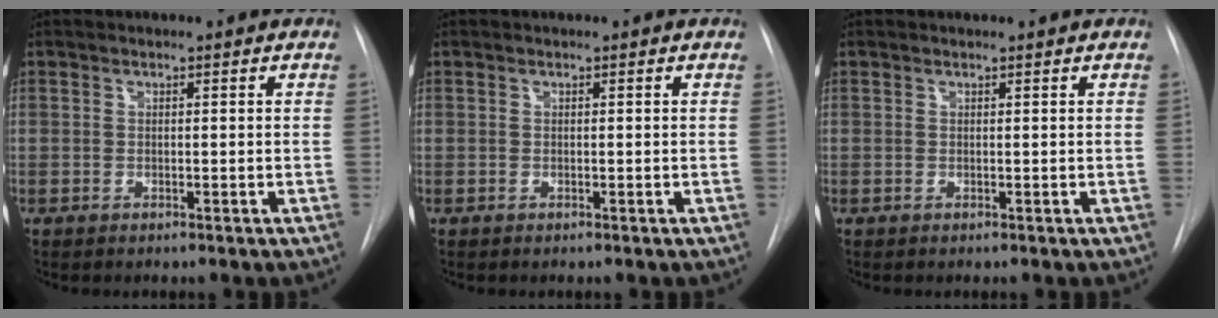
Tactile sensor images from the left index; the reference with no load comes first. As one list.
[{"total": 0.0}, {"total": 0.0}]